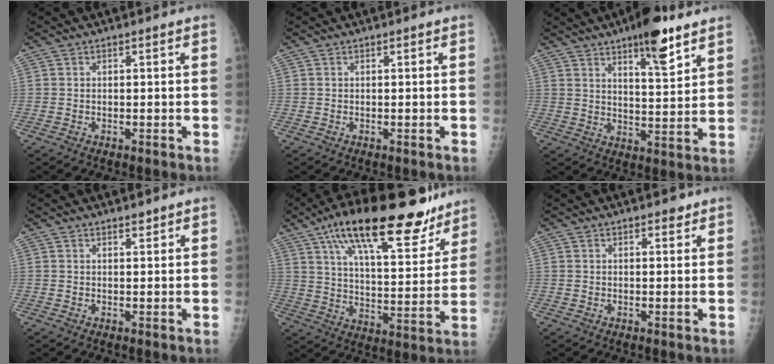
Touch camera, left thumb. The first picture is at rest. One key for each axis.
{"total": 0.0}
{"total": 10.7, "fx": 7.0, "fy": 2.8, "fz": 7.6, "tx": -0.100, "ty": -0.043, "tz": 0.105}
{"total": 1.2, "fx": 1.1, "fy": 0.3, "fz": 0.4, "tx": -0.003, "ty": -0.008, "tz": 0.016}
{"total": 24.5, "fx": 16.7, "fy": 8.4, "fz": 15.9, "tx": -0.212, "ty": -0.050, "tz": 0.262}
{"total": 1.8, "fx": 1.3, "fy": 0.8, "fz": 0.9, "tx": -0.003, "ty": -0.006, "tz": 0.015}